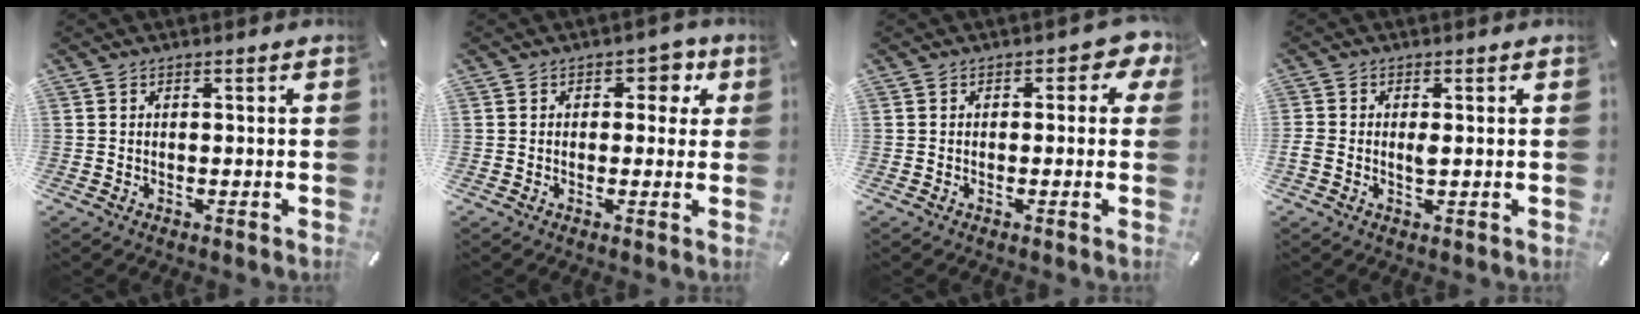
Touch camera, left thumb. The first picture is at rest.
{"total": 4.4, "force": [1.3, 3.3, 2.6], "torque": [-0.019, -0.003, 0.012]}
{"total": 3.3, "force": [0.2, 2.2, 2.5], "torque": [-0.035, 0.007, -0.001]}
{"total": 1.9, "force": [0.0, 1.0, 1.6], "torque": [-0.024, -0.002, -0.003]}